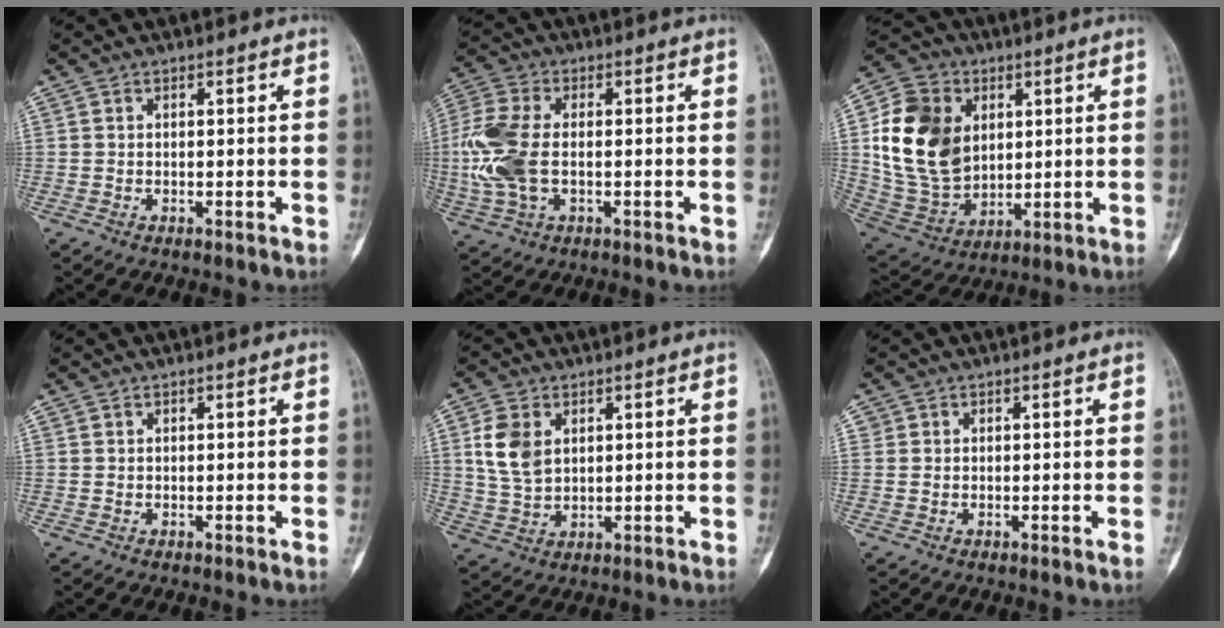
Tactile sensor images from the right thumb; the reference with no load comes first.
{"total": 12.0, "force": [-0.7, 7.0, 9.8], "torque": [-0.238, 0.008, -0.012]}
{"total": 18.5, "force": [3.8, 13.9, 11.6], "torque": [-0.201, -0.009, 0.083]}
{"total": 0.0}
{"total": 7.7, "force": [2.4, 5.2, 5.2], "torque": [-0.097, -0.006, 0.055]}
{"total": 0.5, "force": [0.2, 0.5, 0.1], "torque": [0.001, 0.001, 0.003]}